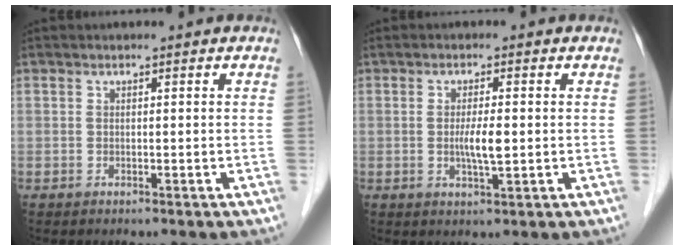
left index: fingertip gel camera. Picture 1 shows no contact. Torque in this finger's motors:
{"motor_torque": [0.48, 0.35, 0.09, 0.04]}